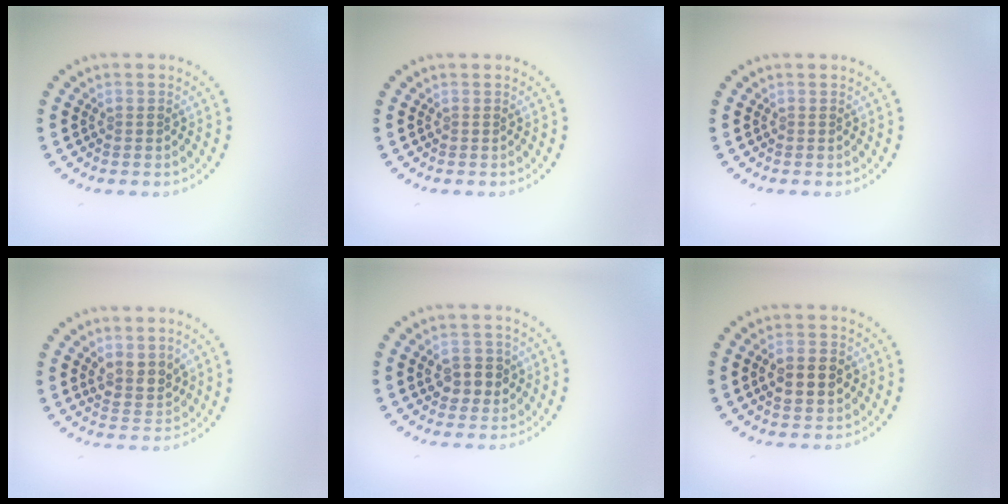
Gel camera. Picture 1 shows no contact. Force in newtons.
{"total": 0.0}
{"total": 0.0}
{"total": 2.5, "press": 2.2, "slide": 1.2}
{"total": 2.8, "press": 2.8, "slide": 0.4}
{"total": 3.9, "press": 3.9, "slide": 0.2}